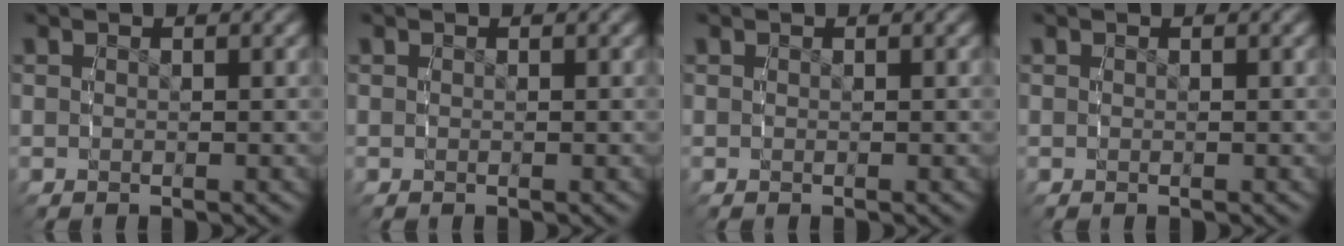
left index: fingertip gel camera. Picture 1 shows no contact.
{"total": 0.0}
{"total": 0.0}
{"total": 0.0}